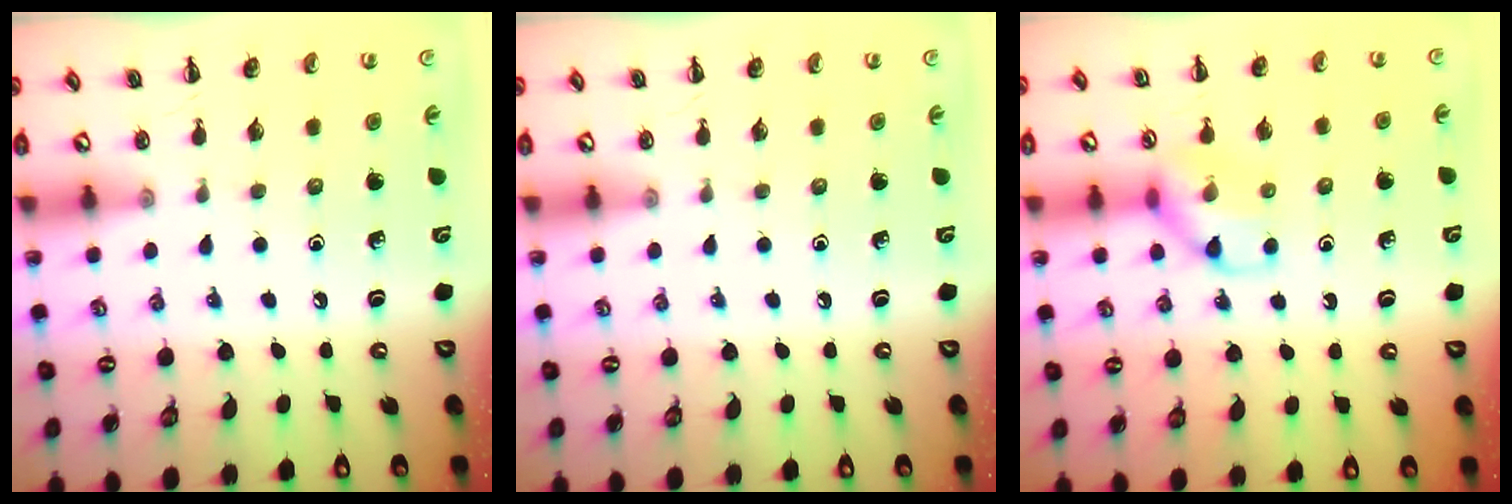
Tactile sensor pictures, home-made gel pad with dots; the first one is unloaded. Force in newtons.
{"total": 0.0}
{"total": 10.0, "press": 9.9, "slide": 0.7}